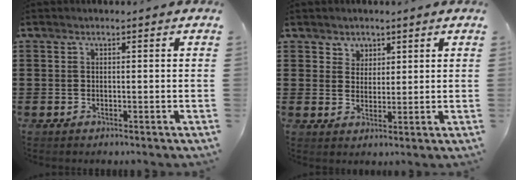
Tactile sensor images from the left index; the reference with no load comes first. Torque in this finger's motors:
{"motor_torque": [0.24, -0.21, 0.02, 0.00]}